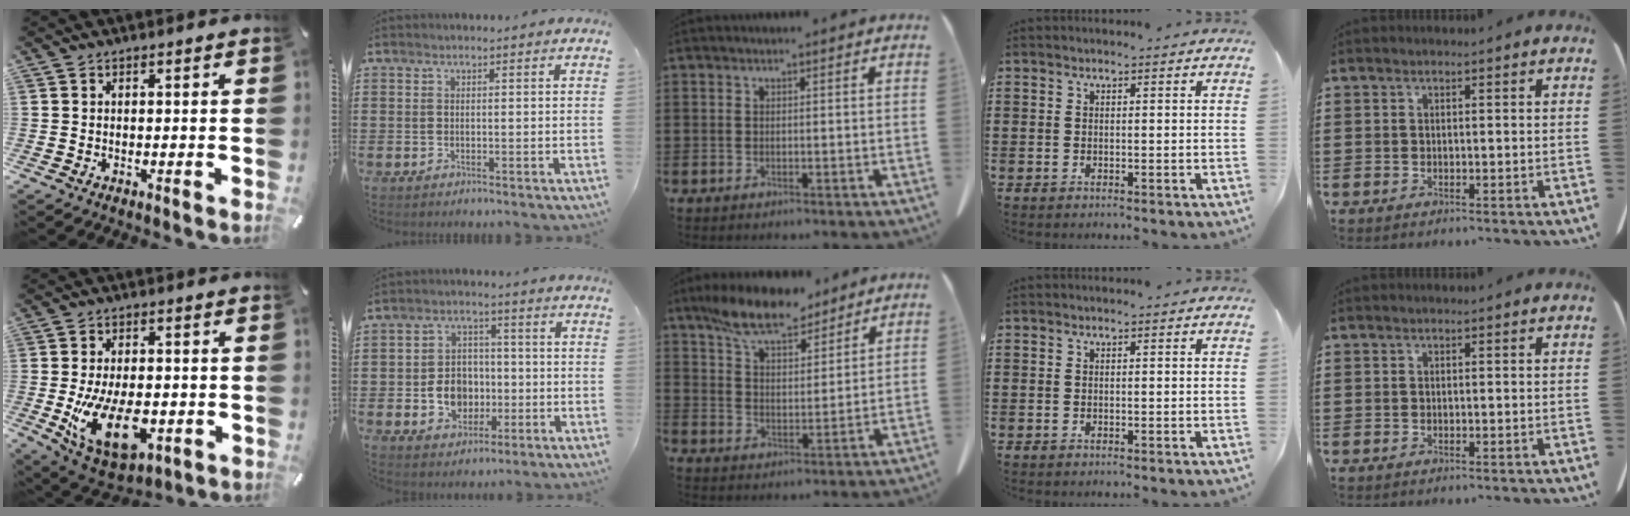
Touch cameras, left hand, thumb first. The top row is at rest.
{"thumb": {"total": 16.4, "force": [-3.5, 9.8, 12.6], "torque": [-0.218, -0.010, -0.052]}, "index": {"total": 6.8, "force": [-1.4, 5.6, 3.5], "torque": [-0.075, 0.010, -0.026]}, "middle": {"total": 9.4, "force": [8.0, 2.3, 4.4], "torque": [-0.110, -0.018, 0.151]}}